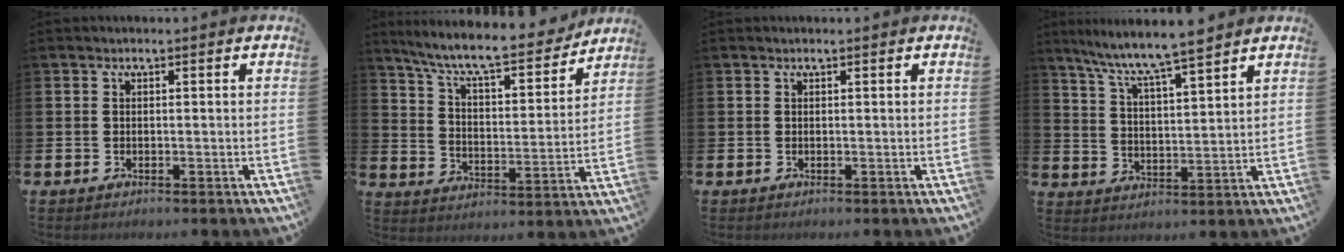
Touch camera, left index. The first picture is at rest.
{"total": 9.5, "force": [8.6, 1.4, 3.7], "torque": [-0.100, -0.062, 0.144]}
{"total": 0.0}
{"total": 7.9, "force": [7.3, 0.0, 2.8], "torque": [-0.082, -0.043, 0.128]}